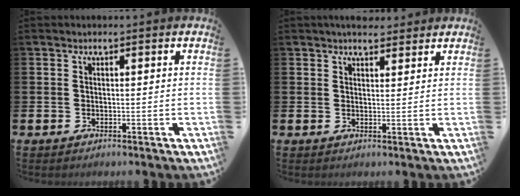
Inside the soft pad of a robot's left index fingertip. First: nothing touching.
{"total": 3.6, "force": [3.4, 1.0, 0.4], "torque": [-0.003, -0.013, 0.062]}